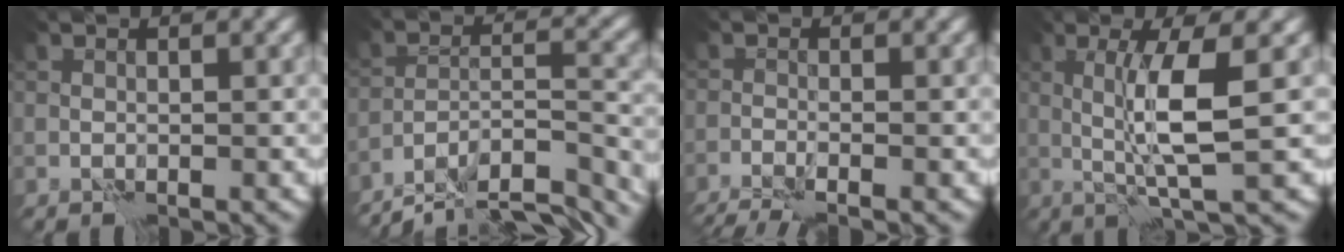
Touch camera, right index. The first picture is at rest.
{"total": 12.0, "force": [-10.6, 3.0, 4.7], "torque": [-0.068, 0.005, -0.149]}
{"total": 4.5, "force": [-3.9, 0.6, 2.2], "torque": [-0.040, -0.016, -0.064]}
{"total": 5.1, "force": [0.8, 0.2, 5.0], "torque": [-0.102, 0.001, 0.018]}